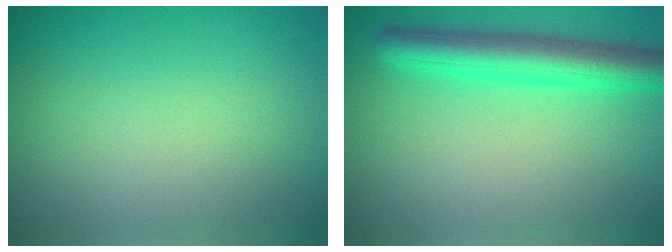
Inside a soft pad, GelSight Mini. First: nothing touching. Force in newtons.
{"total": 5.6, "press": 5.6, "slide": 0.2}